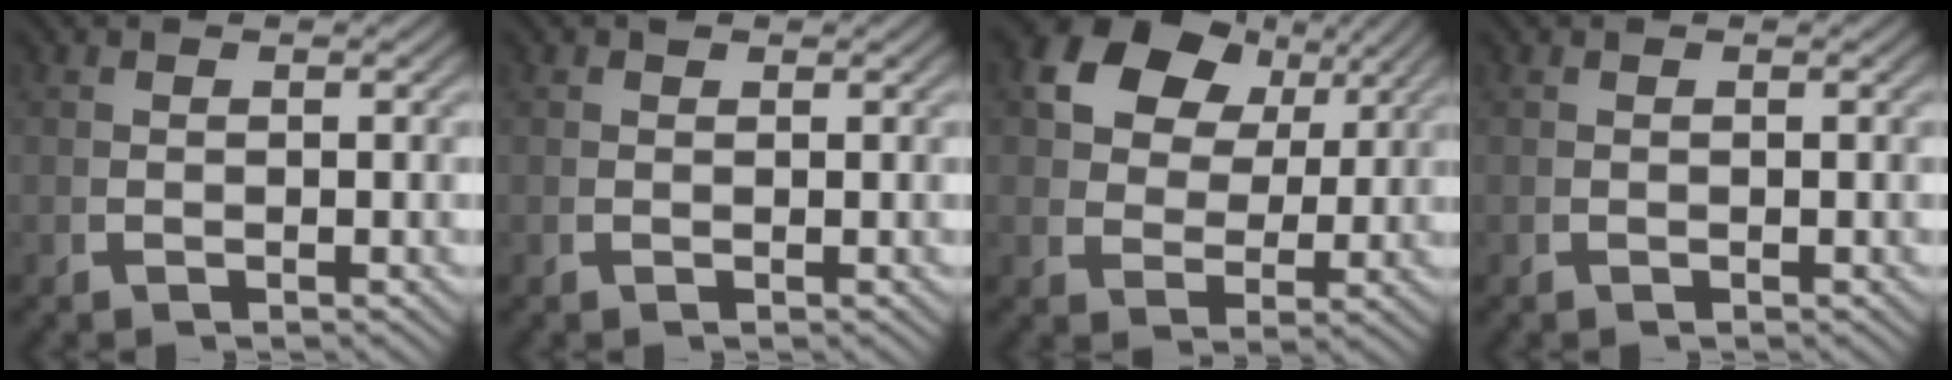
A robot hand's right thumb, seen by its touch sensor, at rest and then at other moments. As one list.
[{"total": 0.7, "force": [0.5, 0.4, 0.1], "torque": [0.000, 0.000, 0.008]}, {"total": 9.5, "force": [3.9, 6.7, 5.4], "torque": [-0.129, -0.015, 0.078]}, {"total": 0.0}]